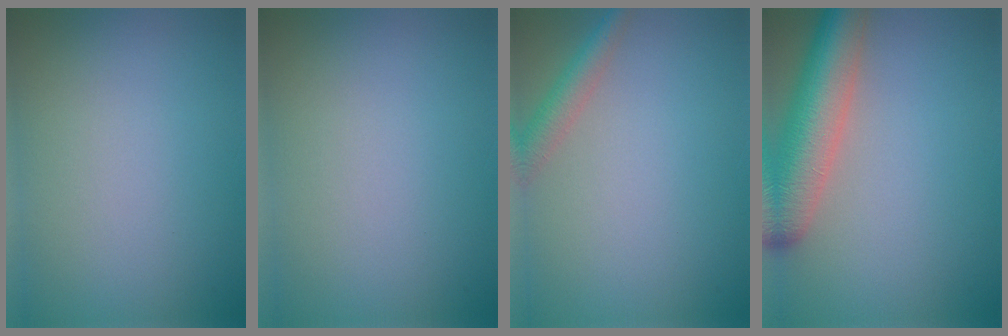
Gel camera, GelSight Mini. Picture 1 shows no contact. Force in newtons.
{"total": 0.0}
{"total": 2.4, "press": 2.4, "slide": 0.1}
{"total": 7.2, "press": 7.2, "slide": 0.4}